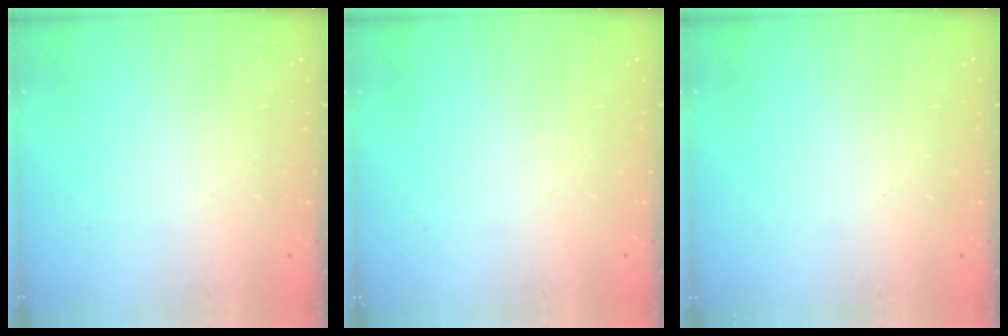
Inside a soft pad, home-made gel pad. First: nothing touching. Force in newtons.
{"total": 0.0}
{"total": 0.0}